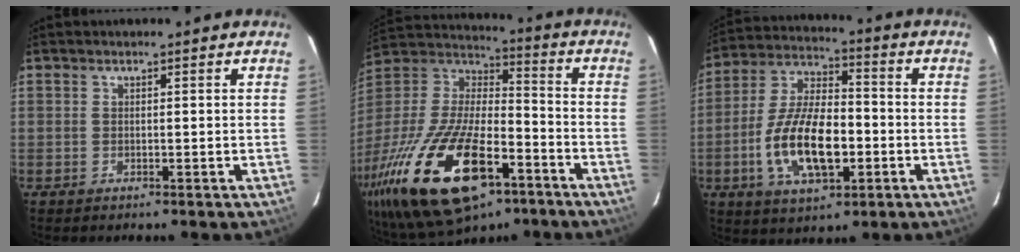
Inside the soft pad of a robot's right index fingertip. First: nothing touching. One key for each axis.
{"total": 32.7, "fx": -17.0, "fy": 14.2, "fz": 24.0, "tx": -0.503, "ty": -0.047, "tz": -0.285}
{"total": 15.7, "fx": -4.0, "fy": 7.2, "fz": 13.4, "tx": -0.270, "ty": 0.006, "tz": -0.068}